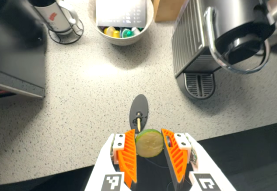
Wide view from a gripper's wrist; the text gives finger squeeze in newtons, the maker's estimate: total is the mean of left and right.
{"total": 10.6, "left": 11.4, "right": 9.8}